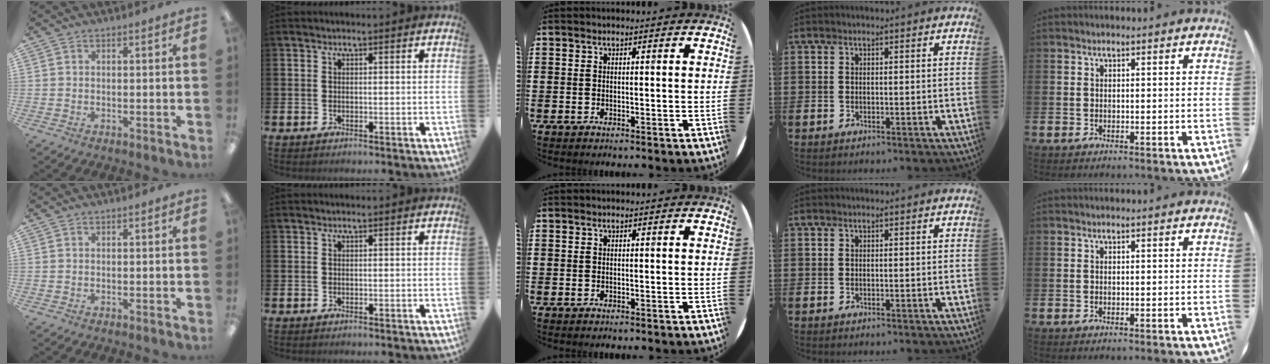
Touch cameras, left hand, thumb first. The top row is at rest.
{}